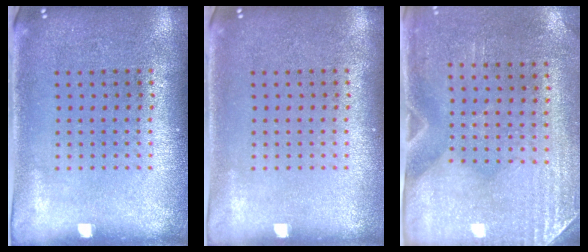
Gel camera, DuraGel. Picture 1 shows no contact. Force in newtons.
{"total": 0.0}
{"total": 3.0, "press": 2.6, "slide": 1.5}